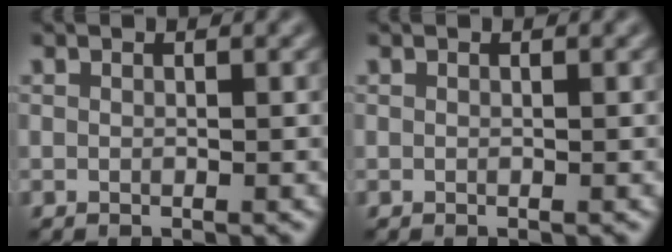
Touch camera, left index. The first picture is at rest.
{"total": 0.0}